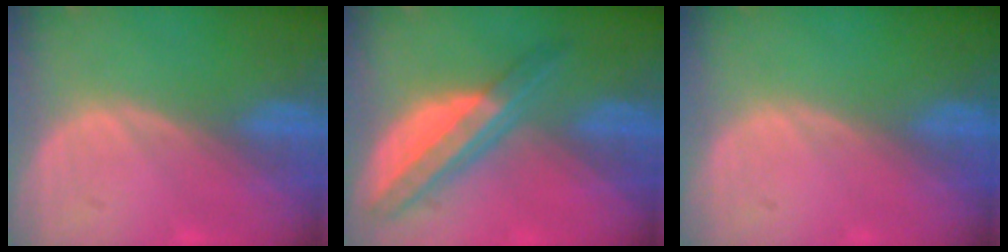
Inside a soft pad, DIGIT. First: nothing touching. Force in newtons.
{"total": 7.7, "press": 6.5, "slide": 4.1}
{"total": 0.0}